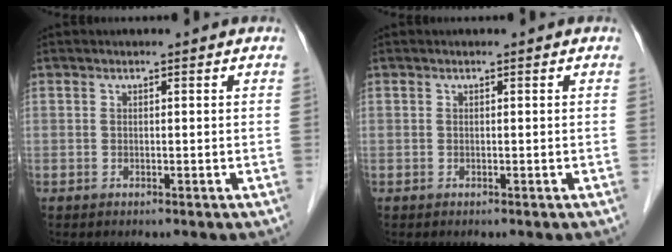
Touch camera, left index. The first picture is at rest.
{"total": 0.0}